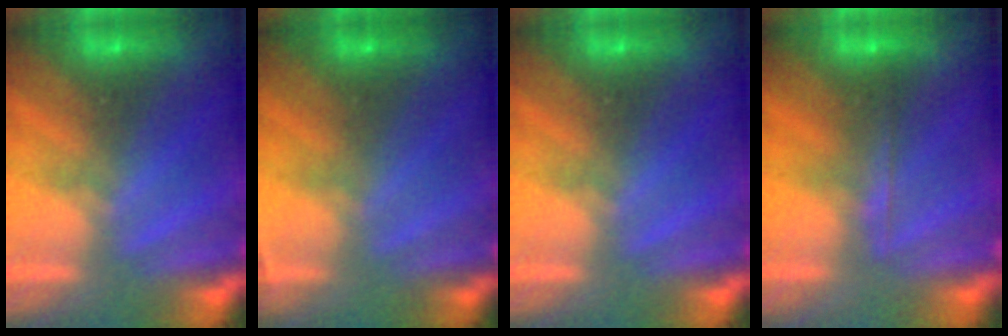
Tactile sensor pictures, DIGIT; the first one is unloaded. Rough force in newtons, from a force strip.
{"total": 2.4}
{"total": 0.0}
{"total": 1.7}